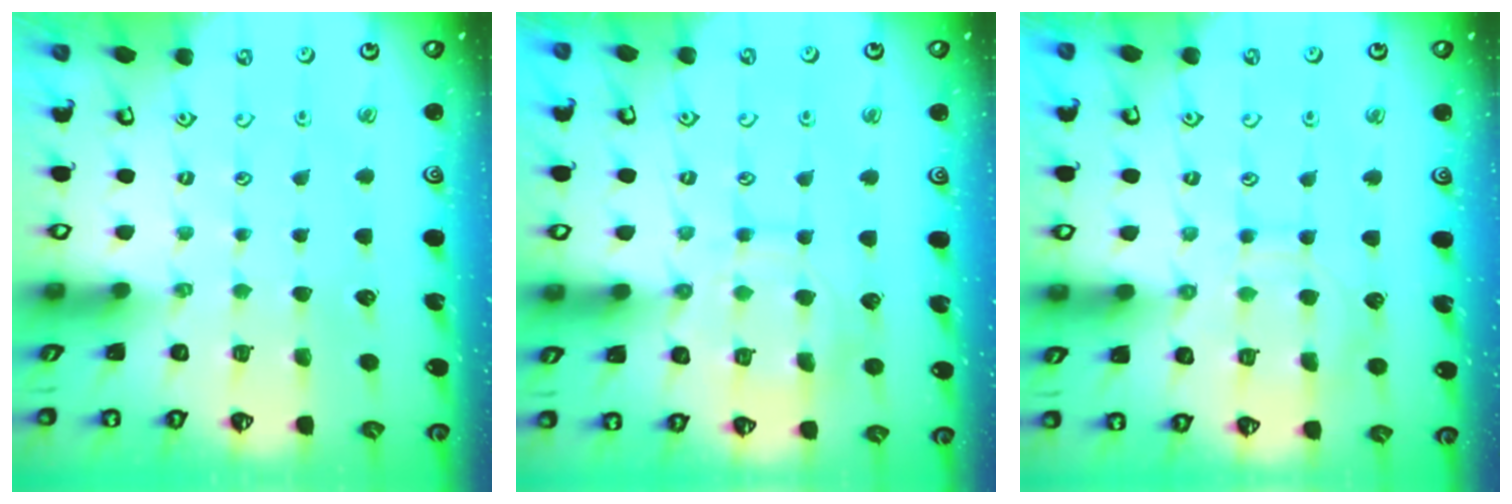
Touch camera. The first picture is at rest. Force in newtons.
{"total": 11.3, "press": 11.3, "slide": 0.8}
{"total": 8.4, "press": 8.3, "slide": 0.8}